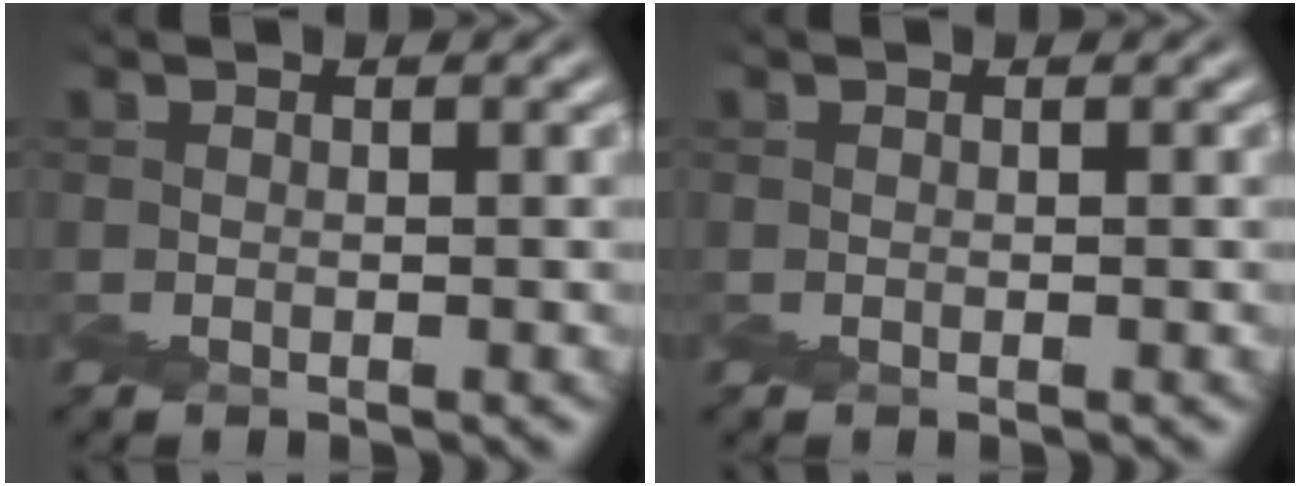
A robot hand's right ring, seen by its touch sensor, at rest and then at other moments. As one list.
[{"total": 0.0}]